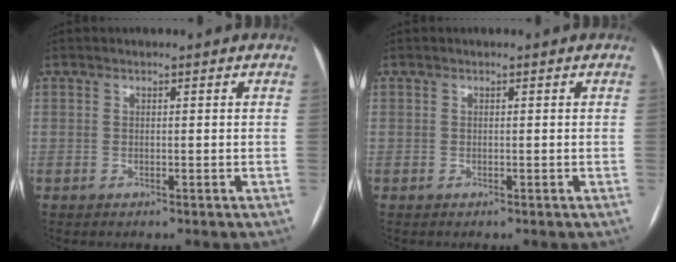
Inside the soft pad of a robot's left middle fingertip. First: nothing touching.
{"total": 0.0}